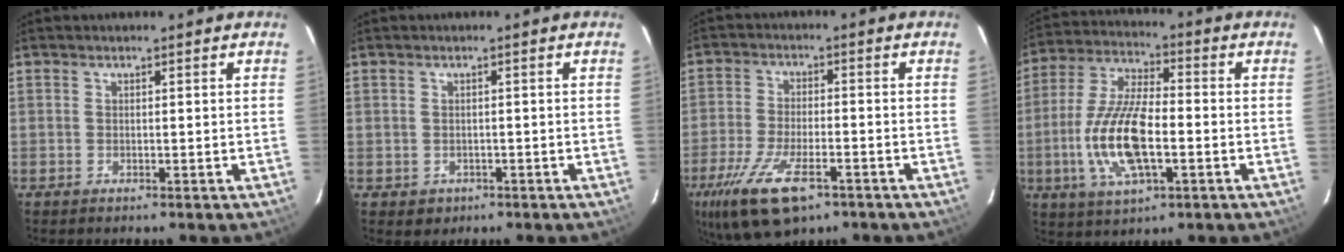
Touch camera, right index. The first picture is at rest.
{"total": 2.5, "force": [-0.6, 2.4, 0.5], "torque": [-0.009, 0.000, -0.001]}
{"total": 14.6, "force": [-8.6, 5.9, 10.3], "torque": [-0.228, -0.038, -0.154]}
{"total": 15.4, "force": [-3.5, 5.7, 13.8], "torque": [-0.292, -0.003, -0.068]}